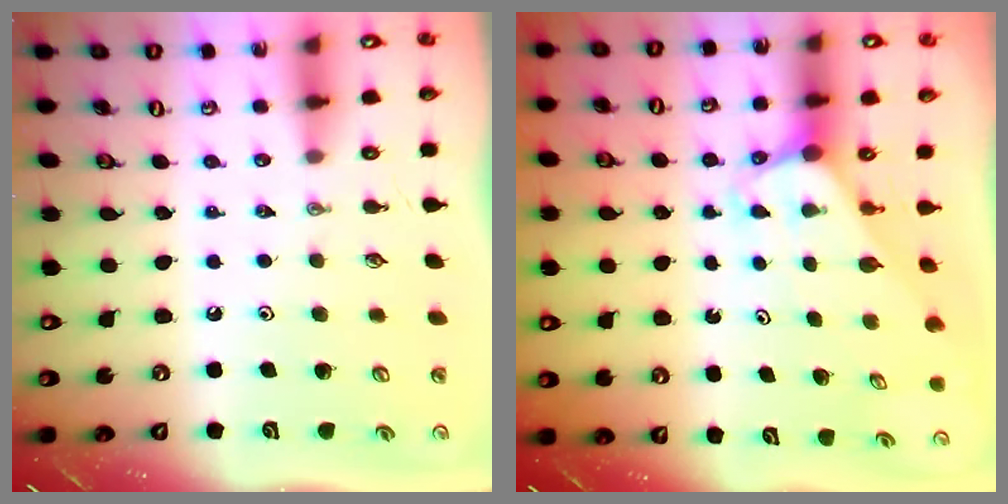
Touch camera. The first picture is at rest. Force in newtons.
{"total": 3.0, "press": 3.0, "slide": 0.2}